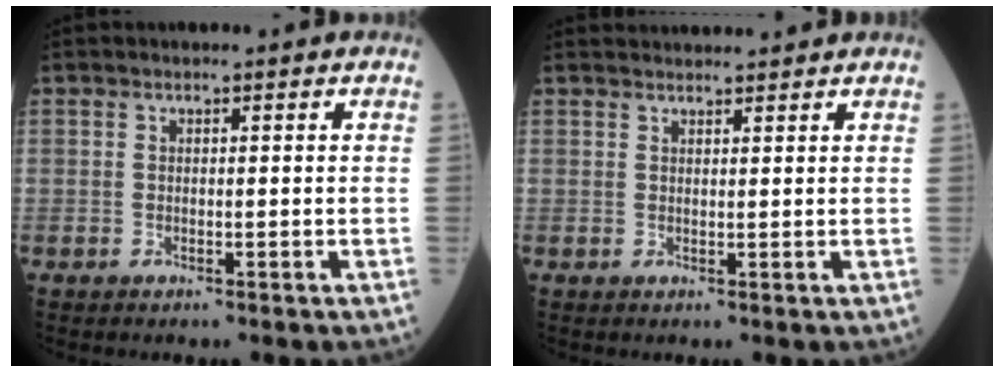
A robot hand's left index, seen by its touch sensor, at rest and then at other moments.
{"total": 4.0, "force": [3.9, 0.2, 0.6], "torque": [-0.011, 0.028, 0.057]}